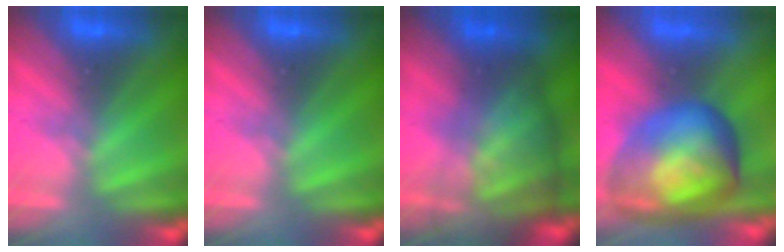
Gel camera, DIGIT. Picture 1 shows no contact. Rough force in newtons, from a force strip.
{"total": 0.0}
{"total": 11.6}
{"total": 8.3}